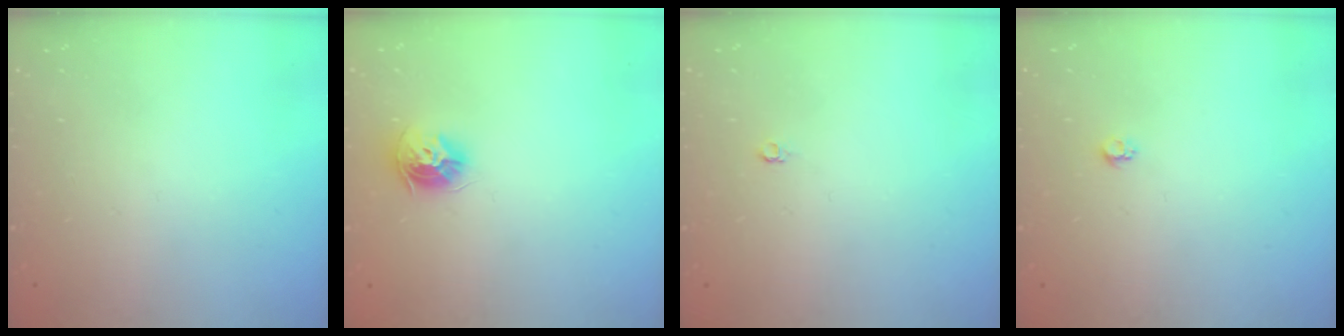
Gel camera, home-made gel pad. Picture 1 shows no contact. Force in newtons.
{"total": 9.3, "press": 9.3, "slide": 1.0}
{"total": 3.3, "press": 3.3, "slide": 0.3}
{"total": 3.2, "press": 3.2, "slide": 0.3}